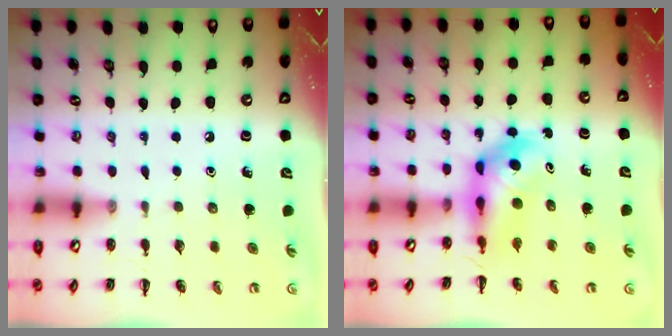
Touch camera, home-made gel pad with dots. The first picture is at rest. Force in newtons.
{"total": 5.2, "press": 5.1, "slide": 1.0}